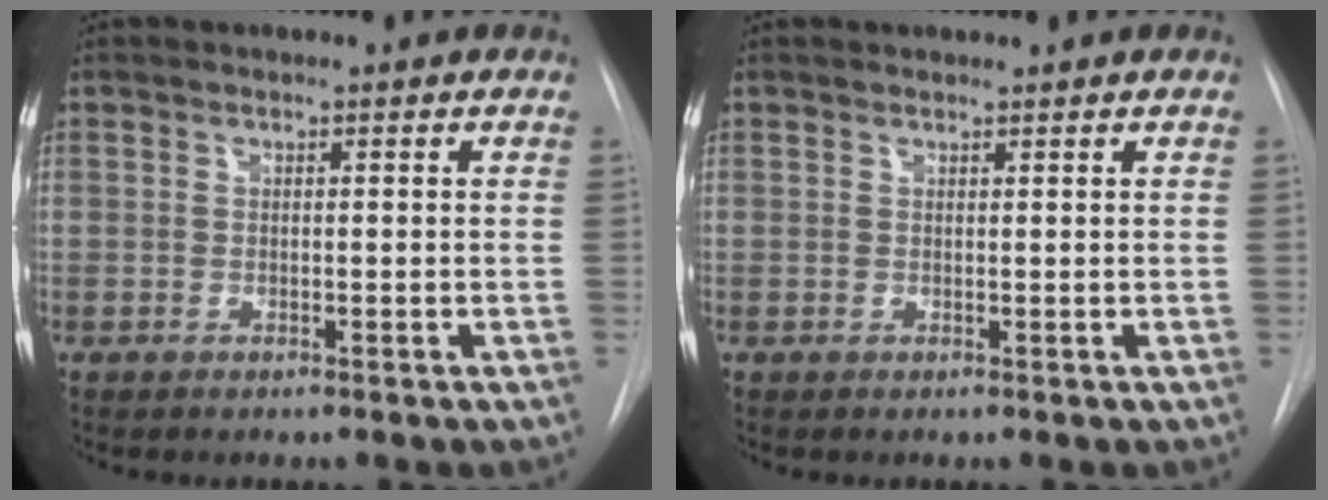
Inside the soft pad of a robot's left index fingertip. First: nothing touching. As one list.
[{"total": 0.8, "force": [0.7, -0.1, 0.1], "torque": [-0.001, 0.006, 0.017]}]